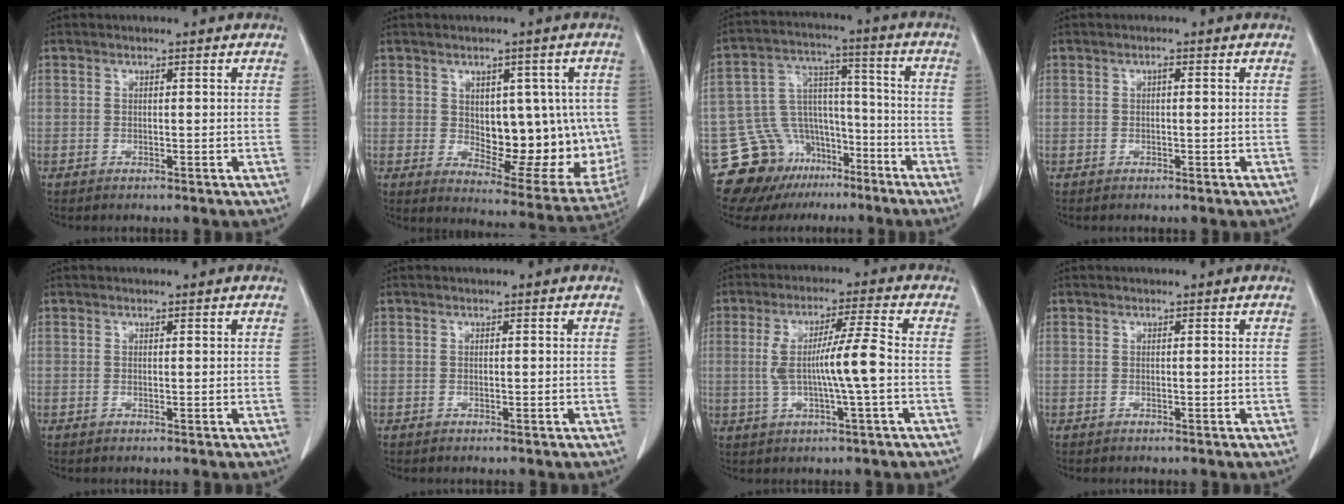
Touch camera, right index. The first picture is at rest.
{"total": 16.0, "force": [0.4, 8.2, 13.7], "torque": [-0.176, 0.001, 0.033]}
{"total": 14.8, "force": [-10.1, 10.1, 3.8], "torque": [-0.069, 0.075, -0.158]}
{"total": 0.6, "force": [0.1, 0.2, 0.5], "torque": [-0.011, 0.002, 0.002]}
{"total": 0.0}
{"total": 0.0}
{"total": 8.9, "force": [-0.5, -0.2, 8.9], "torque": [-0.169, 0.007, -0.009]}
{"total": 0.0}